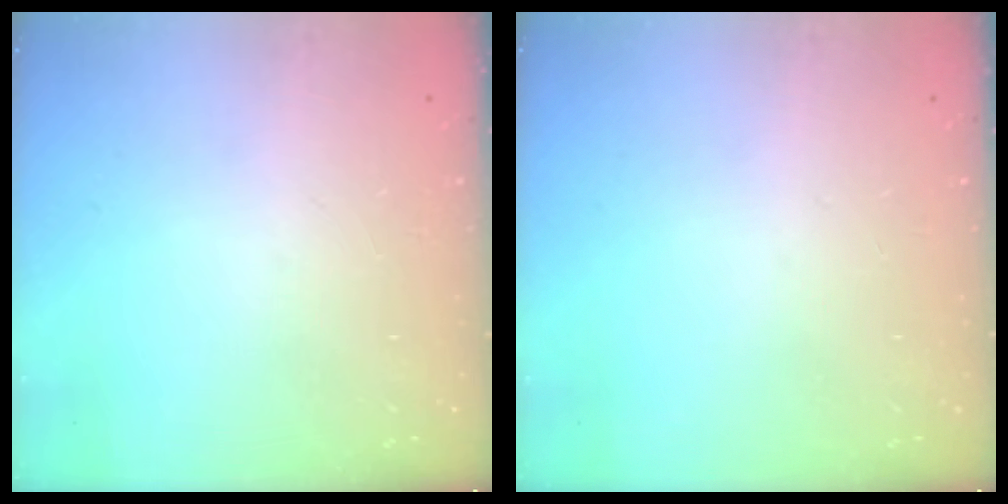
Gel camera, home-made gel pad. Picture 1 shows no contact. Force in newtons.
{"total": 0.0}